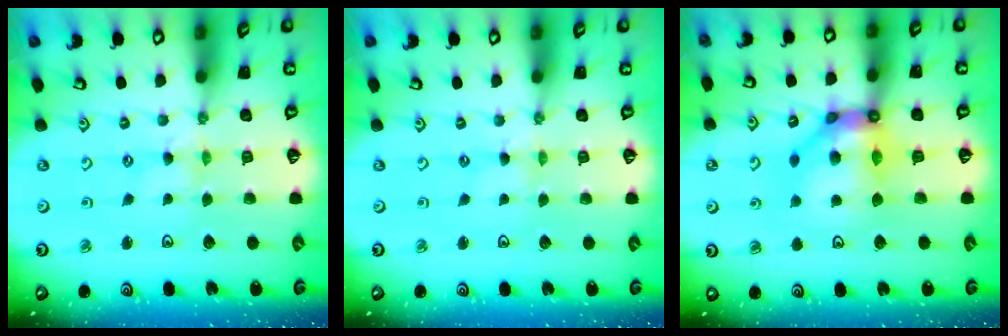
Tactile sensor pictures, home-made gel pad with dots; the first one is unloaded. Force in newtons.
{"total": 0.0}
{"total": 12.8, "press": 12.6, "slide": 2.2}